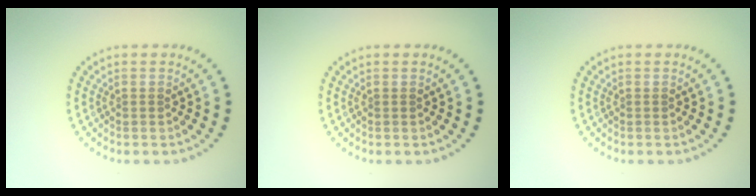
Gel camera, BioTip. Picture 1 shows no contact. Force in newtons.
{"total": 0.0}
{"total": 0.0}